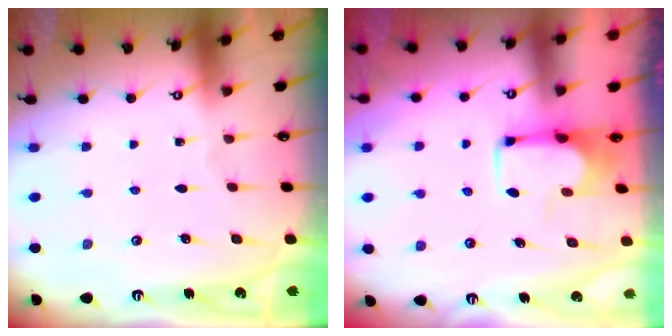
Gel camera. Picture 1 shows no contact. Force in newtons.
{"total": 3.2, "press": 3.2, "slide": 0.5}